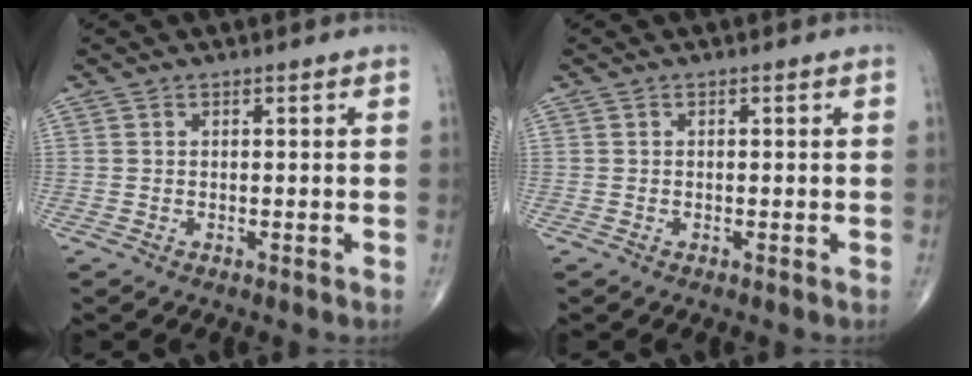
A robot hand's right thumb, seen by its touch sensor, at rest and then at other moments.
{"total": 0.0}